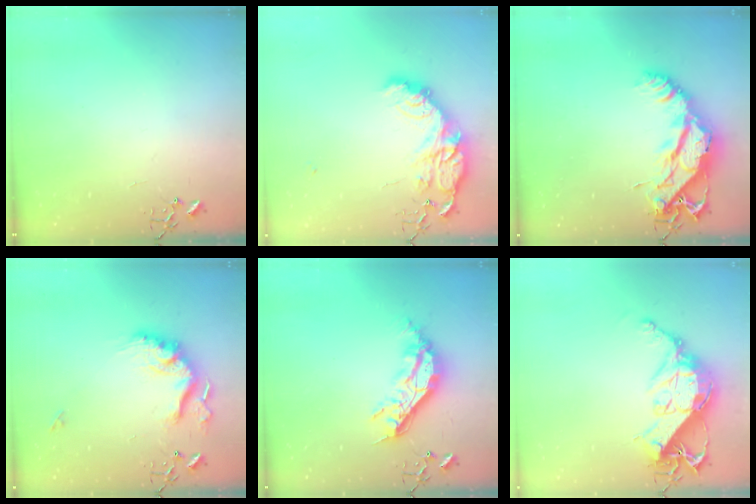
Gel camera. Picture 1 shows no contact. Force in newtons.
{"total": 16.9, "press": 16.9, "slide": 0.5}
{"total": 15.1, "press": 15.0, "slide": 1.6}
{"total": 18.3, "press": 18.2, "slide": 2.0}
{"total": 17.2, "press": 17.2, "slide": 0.3}
{"total": 15.8, "press": 15.7, "slide": 1.2}